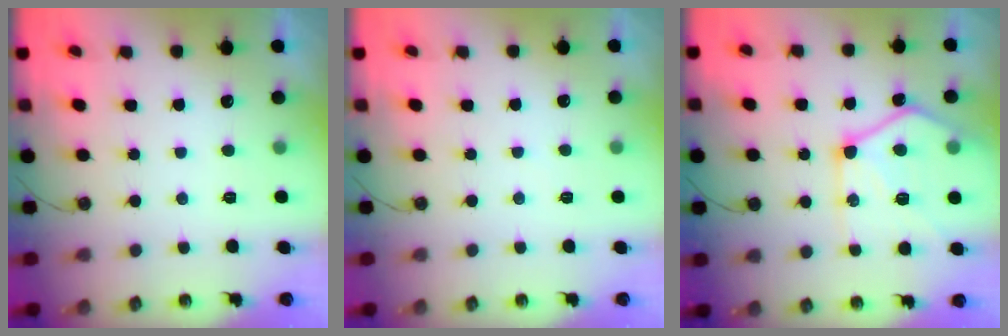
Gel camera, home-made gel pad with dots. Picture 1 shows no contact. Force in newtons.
{"total": 1.9, "press": 1.9, "slide": 0.3}
{"total": 18.9, "press": 18.8, "slide": 1.7}